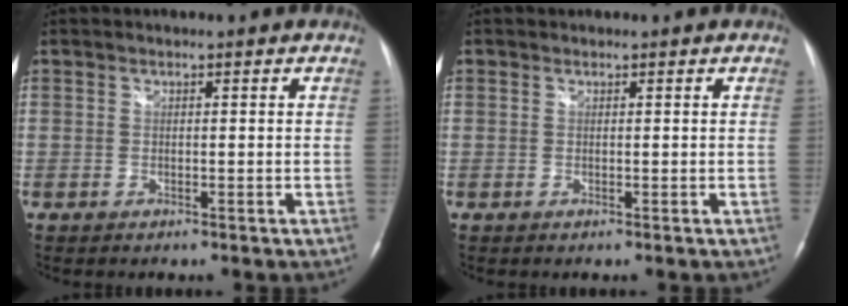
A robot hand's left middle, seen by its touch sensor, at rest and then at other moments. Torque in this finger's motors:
{"motor_torque": [0.07, 0.04, -0.09, 0.00]}